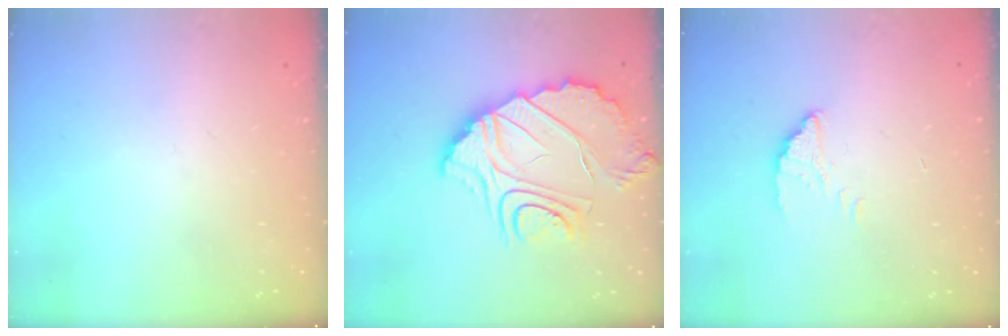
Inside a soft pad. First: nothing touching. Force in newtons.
{"total": 12.9, "press": 12.9, "slide": 1.1}
{"total": 2.1, "press": 2.1, "slide": 0.2}